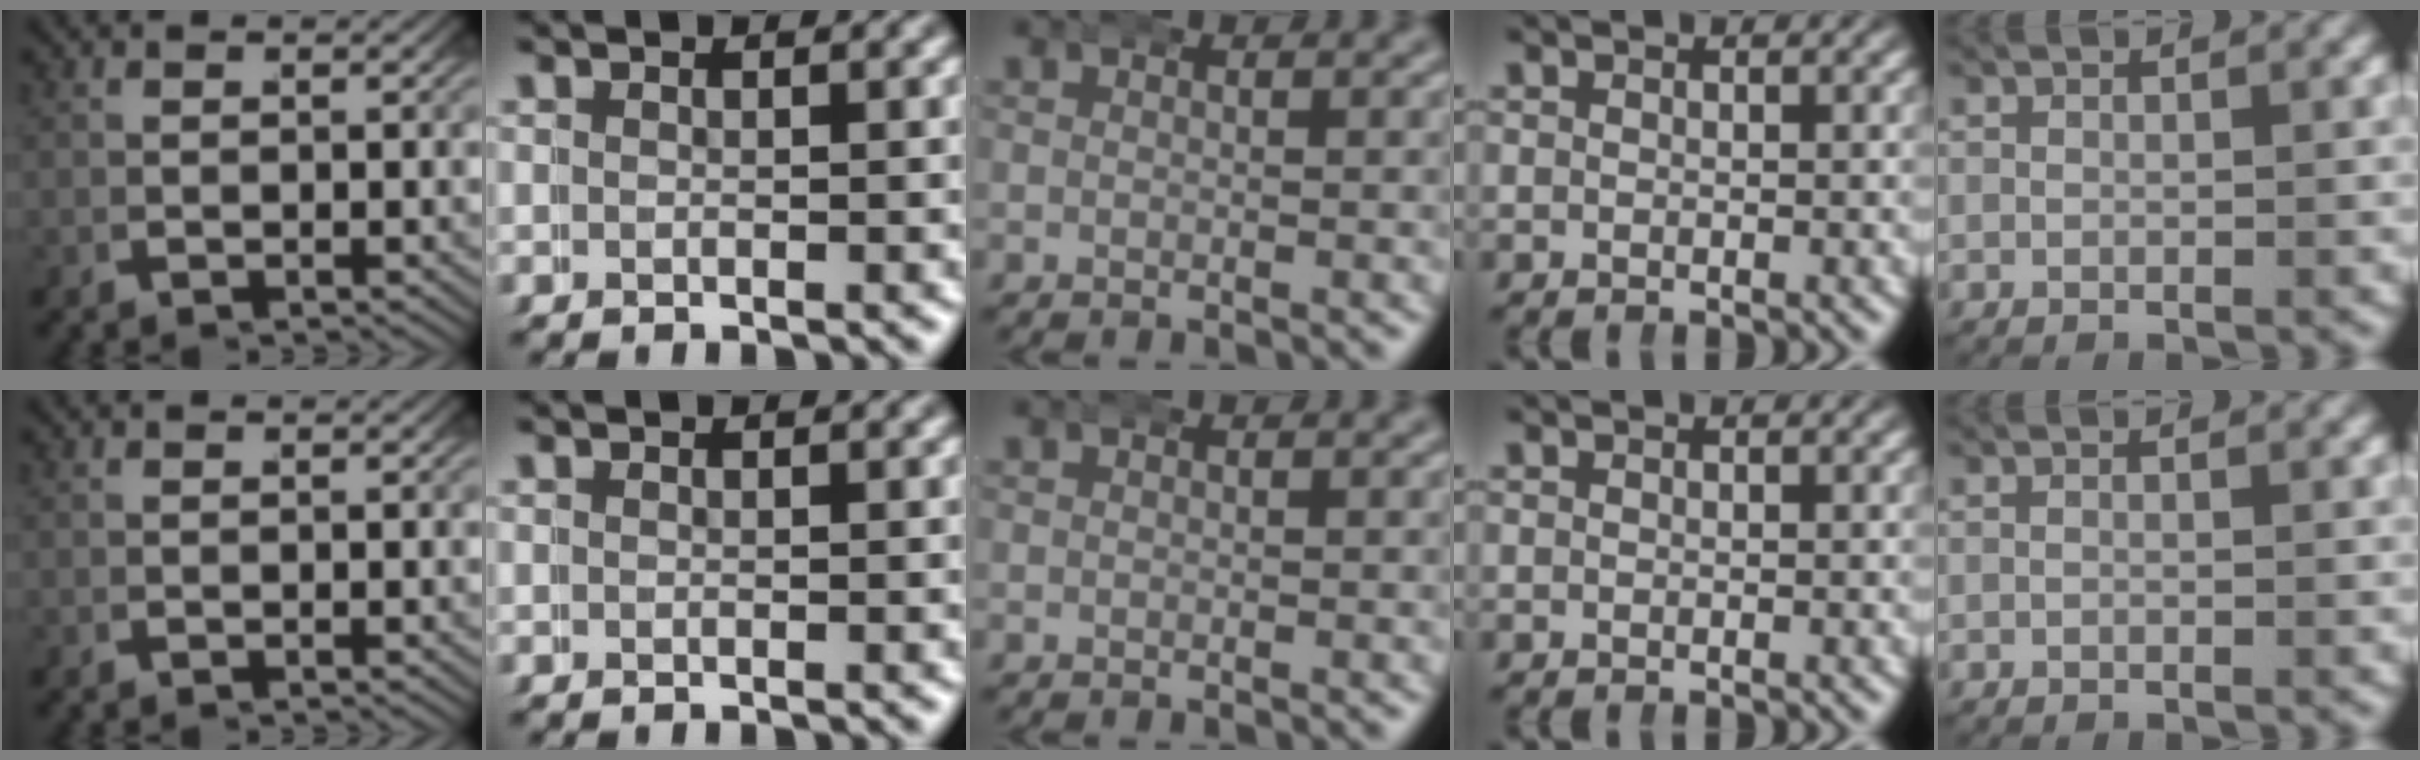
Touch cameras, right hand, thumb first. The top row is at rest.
{}